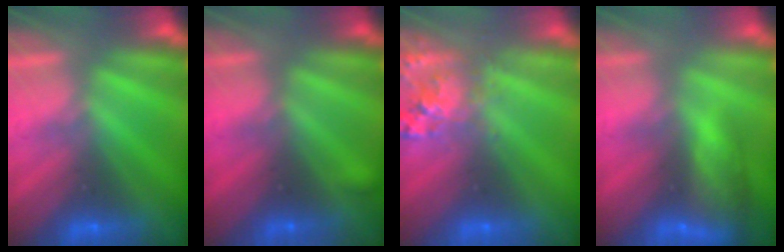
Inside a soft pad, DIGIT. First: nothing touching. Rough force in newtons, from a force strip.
{"total": 2.6}
{"total": 2.6}
{"total": 8.4}